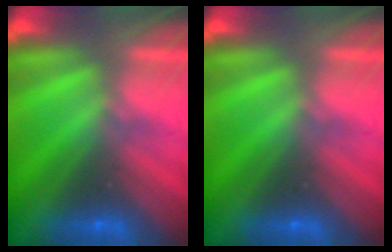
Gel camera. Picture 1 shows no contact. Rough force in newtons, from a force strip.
{"total": 0.0}